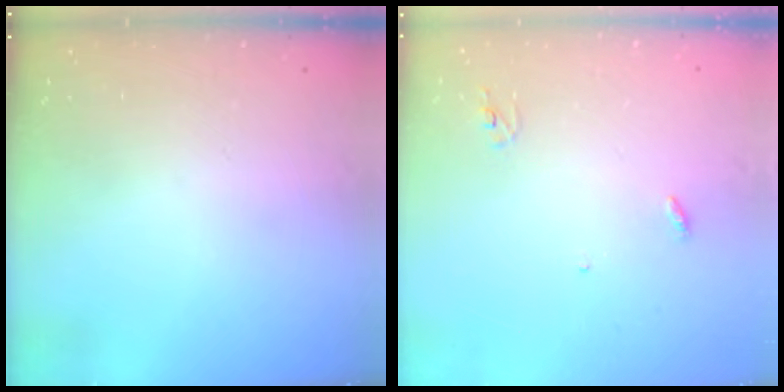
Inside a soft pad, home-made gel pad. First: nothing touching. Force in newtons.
{"total": 2.9, "press": 2.9, "slide": 0.2}